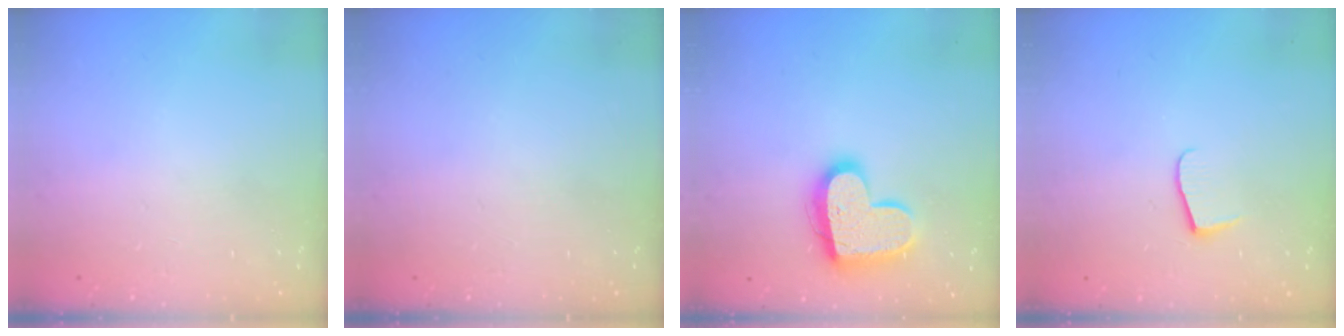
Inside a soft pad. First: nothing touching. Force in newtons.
{"total": 0.0}
{"total": 16.3, "press": 16.3, "slide": 1.3}
{"total": 7.0, "press": 6.9, "slide": 0.5}